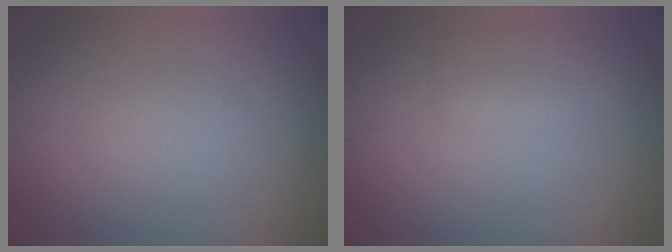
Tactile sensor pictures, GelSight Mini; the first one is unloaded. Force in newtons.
{"total": 1.8, "press": 1.8, "slide": 0.0}